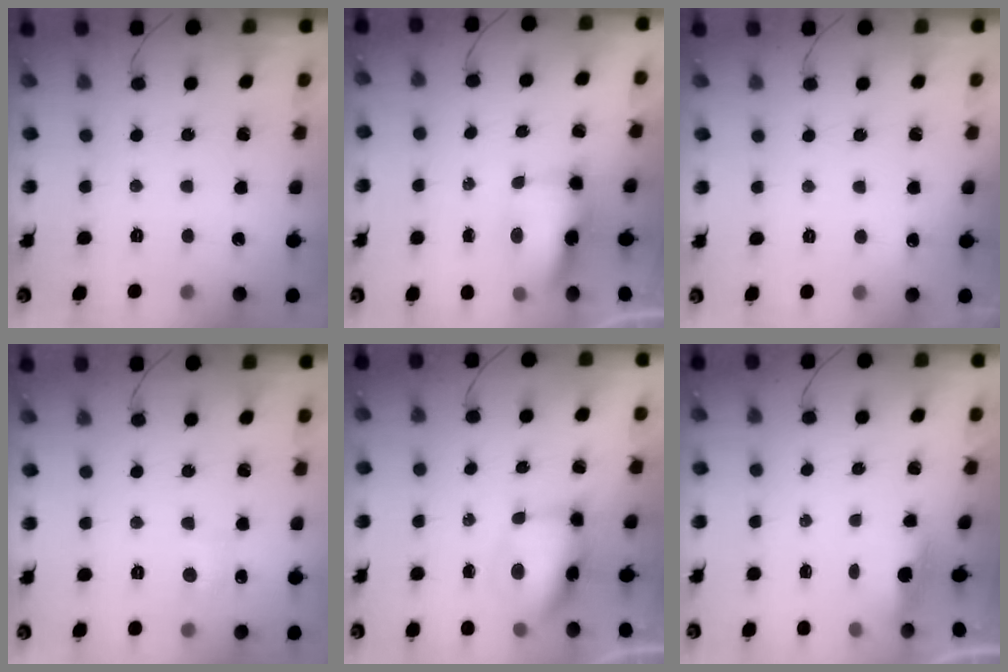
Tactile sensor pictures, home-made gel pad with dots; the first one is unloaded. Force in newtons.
{"total": 9.1, "press": 8.2, "slide": 4.0}
{"total": 2.8, "press": 2.6, "slide": 1.1}
{"total": 6.6, "press": 6.4, "slide": 1.9}
{"total": 8.4, "press": 8.2, "slide": 1.9}
{"total": 3.3, "press": 3.1, "slide": 1.1}